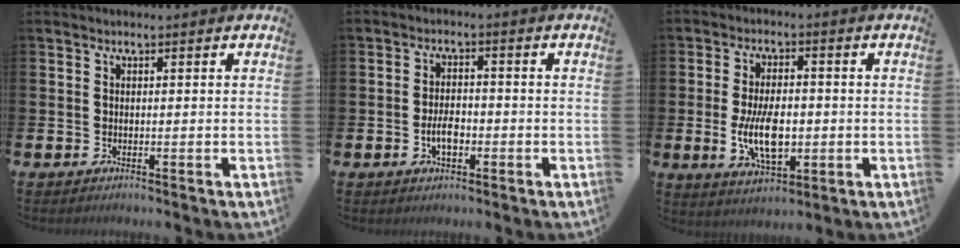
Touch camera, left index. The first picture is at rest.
{"total": 3.4, "force": [-1.0, 1.9, 2.6], "torque": [-0.033, -0.001, -0.024]}
{"total": 7.6, "force": [-1.1, 4.0, 6.4], "torque": [-0.107, -0.010, -0.026]}